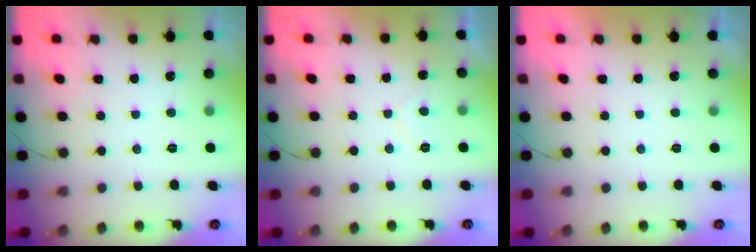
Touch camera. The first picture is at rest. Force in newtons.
{"total": 0.9, "press": 0.6, "slide": 0.7}
{"total": 2.1, "press": 2.1, "slide": 0.4}